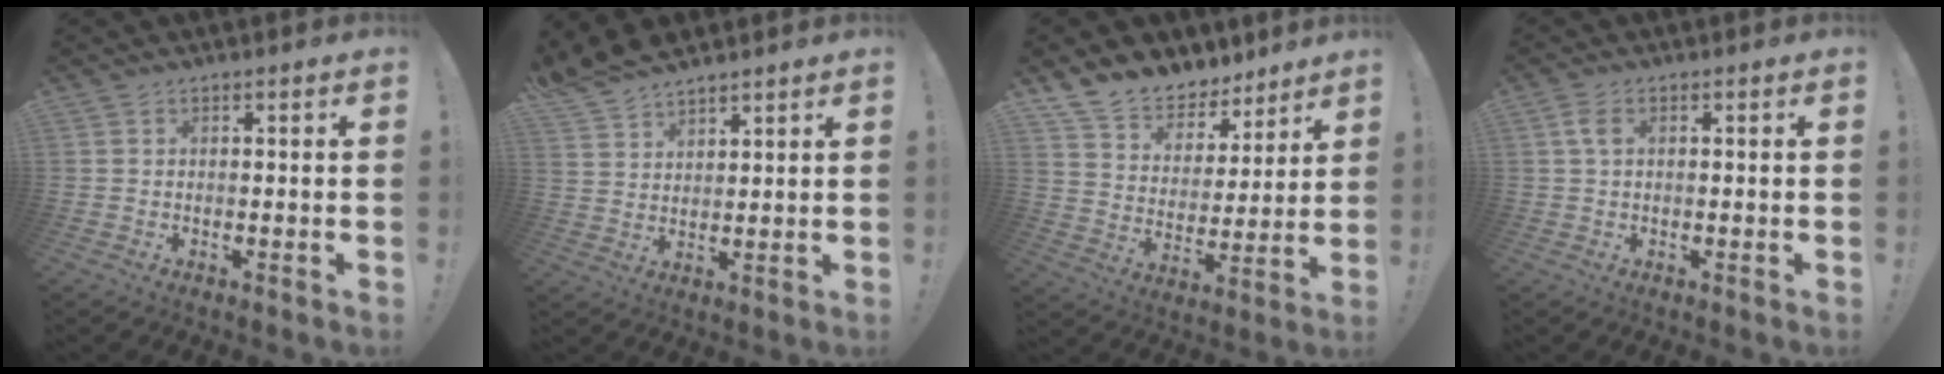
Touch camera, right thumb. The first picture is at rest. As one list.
[{"total": 7.2, "force": [6.6, 2.5, 1.6], "torque": [-0.039, -0.045, 0.128]}, {"total": 11.4, "force": [9.5, 5.8, 2.2], "torque": [-0.052, -0.076, 0.180]}, {"total": 3.2, "force": [0.9, 2.0, 2.3], "torque": [-0.041, 0.005, 0.014]}]